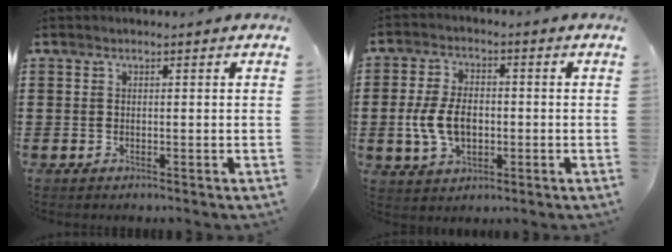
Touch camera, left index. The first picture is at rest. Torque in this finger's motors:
{"motor_torque": [1.42, -0.03, 0.68, 0.15]}